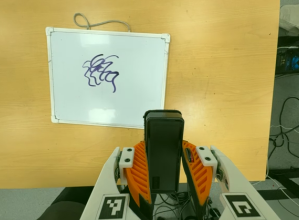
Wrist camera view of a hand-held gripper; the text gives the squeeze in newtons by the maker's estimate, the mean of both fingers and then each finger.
{"total": 4.5, "left": 2.9, "right": 6.0}